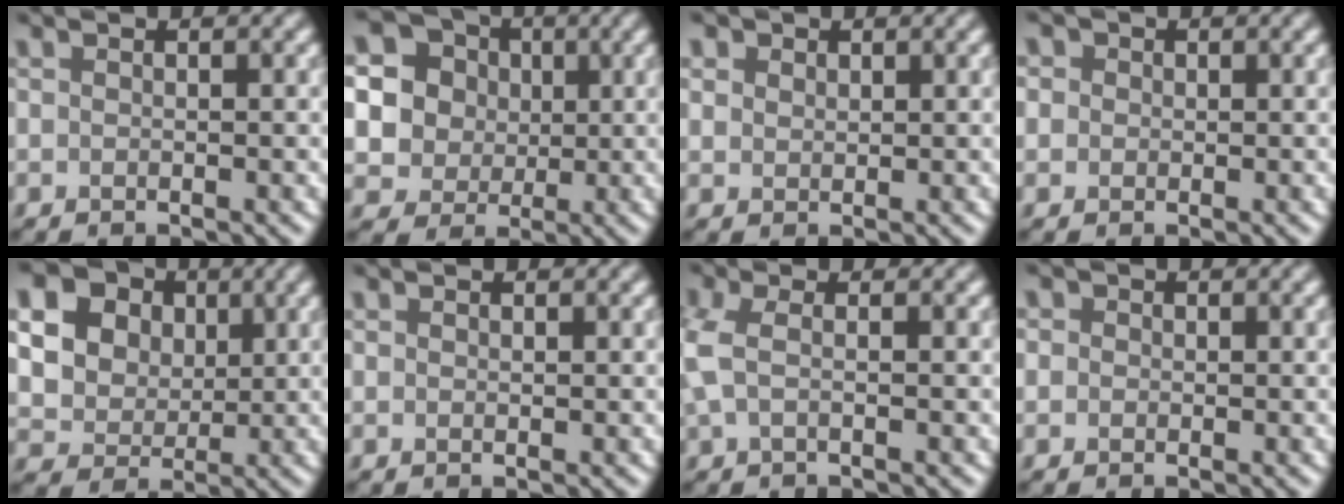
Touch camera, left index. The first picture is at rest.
{"total": 10.0, "force": [3.2, 8.6, 4.0], "torque": [-0.107, 0.020, 0.051]}
{"total": 1.9, "force": [1.2, 1.3, 0.6], "torque": [-0.015, -0.002, 0.021]}
{"total": 3.0, "force": [1.4, 2.4, 1.2], "torque": [-0.015, 0.014, 0.004]}
{"total": 16.8, "force": [6.3, 13.9, 6.8], "torque": [-0.188, 0.025, 0.100]}
{"total": 0.0}
{"total": 2.7, "force": [0.1, 1.3, 2.3], "torque": [-0.070, 0.004, -0.006]}
{"total": 1.6, "force": [0.6, 1.3, 0.6], "torque": [-0.002, 0.009, -0.011]}